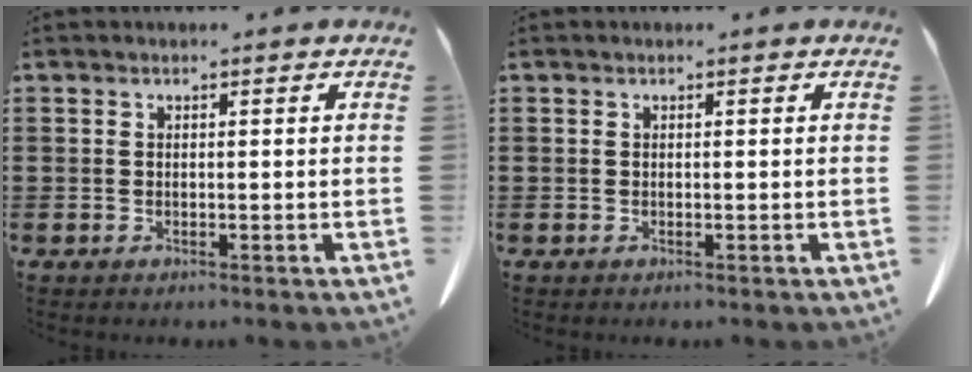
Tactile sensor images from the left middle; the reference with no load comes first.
{"total": 0.0}